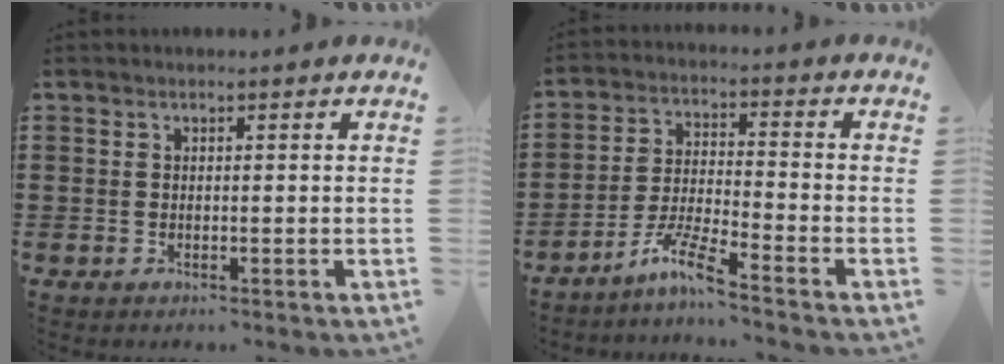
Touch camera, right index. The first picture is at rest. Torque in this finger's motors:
{"motor_torque": [1.17, 0.97, 0.01, 0.00]}